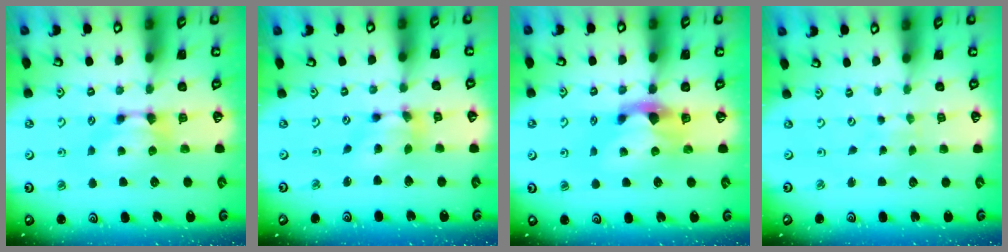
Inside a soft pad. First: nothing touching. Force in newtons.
{"total": 5.2, "press": 4.8, "slide": 2.0}
{"total": 2.9, "press": 2.6, "slide": 1.3}
{"total": 5.7, "press": 5.7, "slide": 0.2}